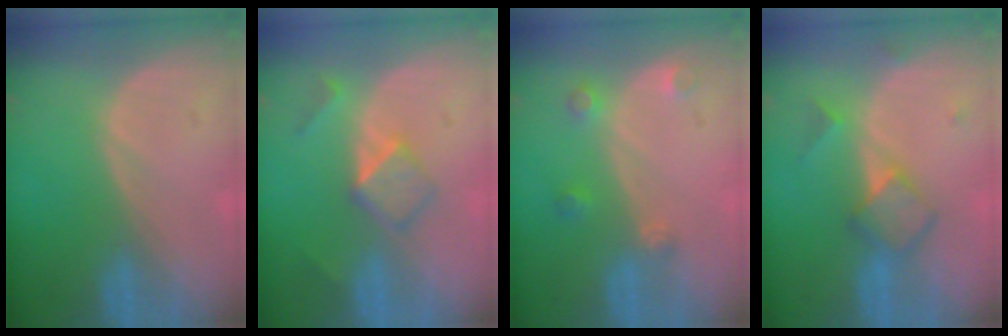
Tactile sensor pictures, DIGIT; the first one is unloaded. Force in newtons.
{"total": 5.2, "press": 4.6, "slide": 2.6}
{"total": 2.6, "press": 2.6, "slide": 0.4}
{"total": 5.0, "press": 5.0, "slide": 0.5}